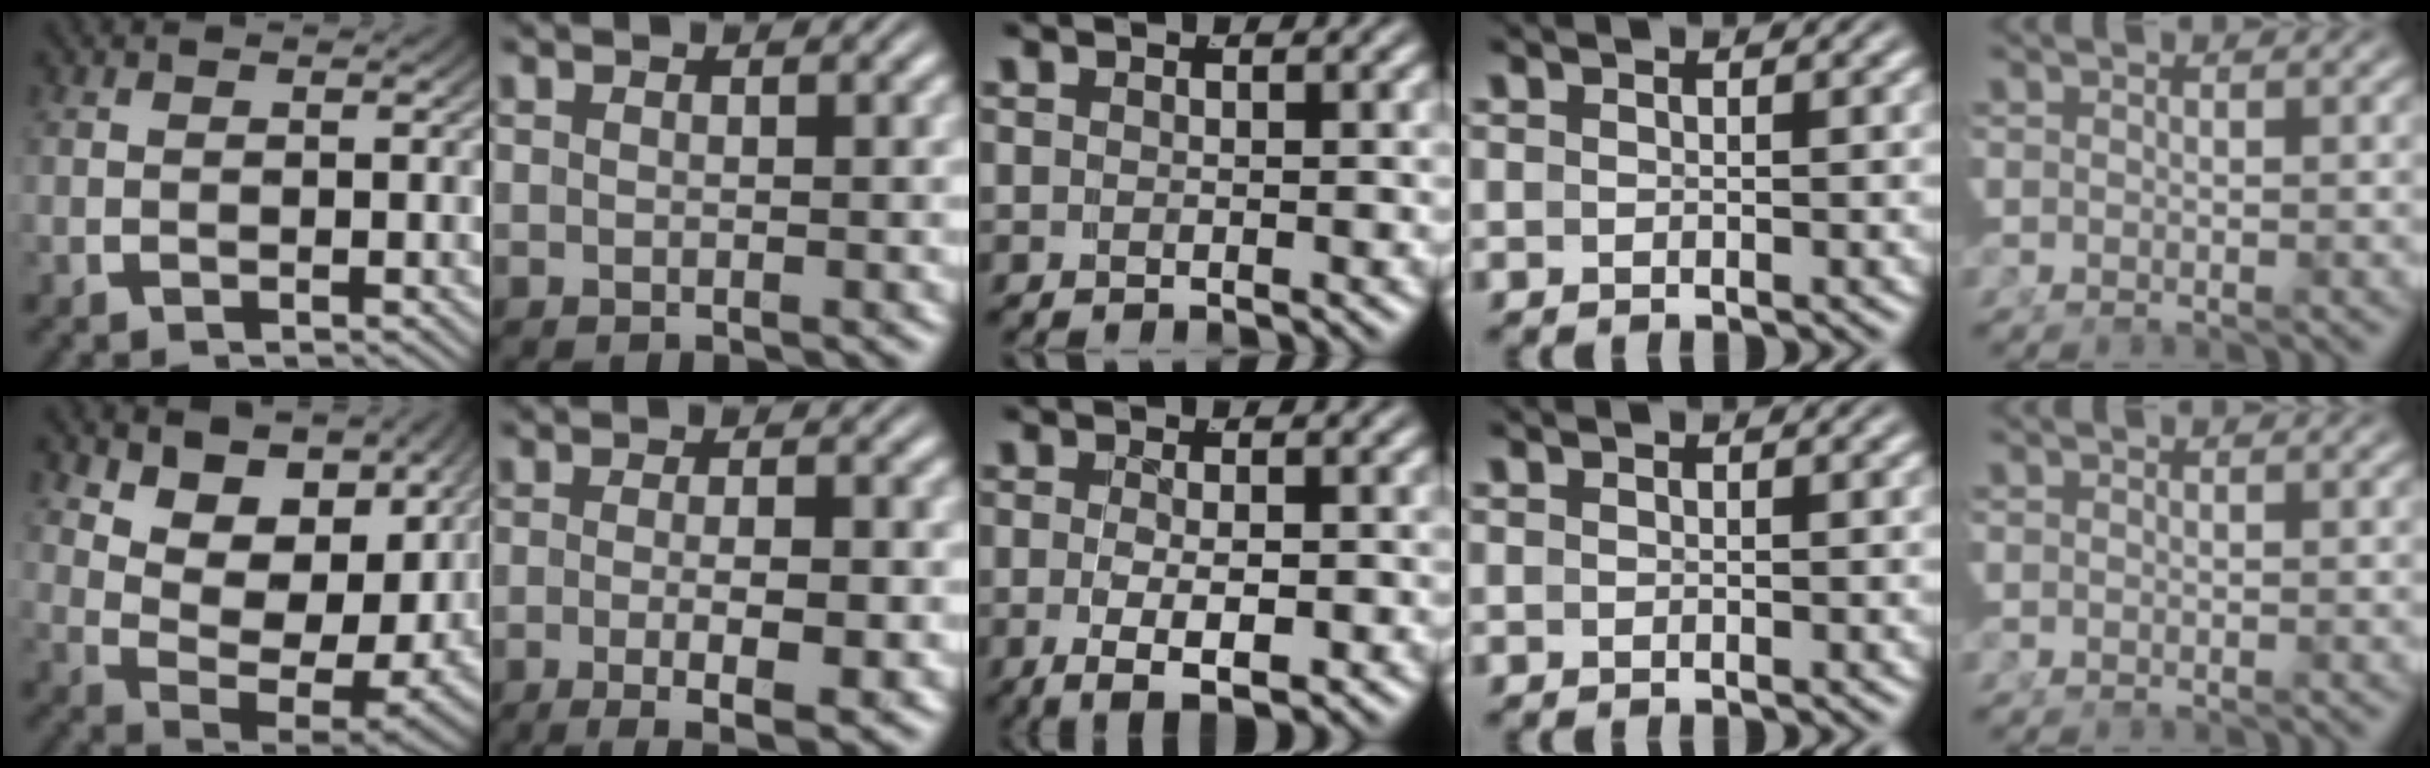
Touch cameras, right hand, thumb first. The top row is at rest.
{"thumb": {"total": 12.2, "force": [2.5, 7.4, 9.3], "torque": [-0.168, -0.030, 0.051]}, "index": {"total": 5.3, "force": [-2.9, 1.3, 4.3], "torque": [-0.067, -0.016, -0.038]}, "middle": {"total": 4.4, "force": [-1.8, 1.4, 3.8], "torque": [-0.073, -0.023, -0.013]}}